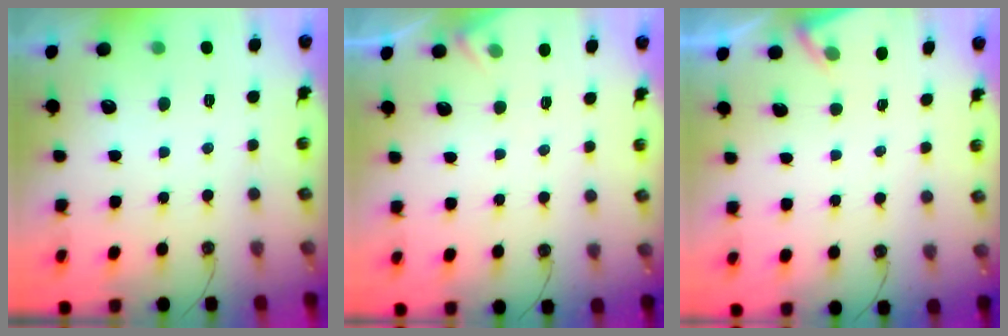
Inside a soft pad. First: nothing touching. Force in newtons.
{"total": 4.3, "press": 4.2, "slide": 0.6}
{"total": 2.6, "press": 2.6, "slide": 0.4}